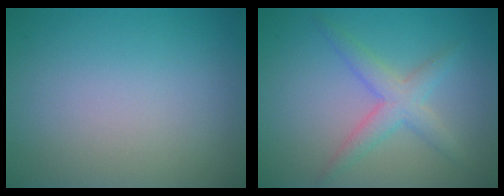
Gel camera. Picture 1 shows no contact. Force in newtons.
{"total": 2.4, "press": 2.4, "slide": 0.1}